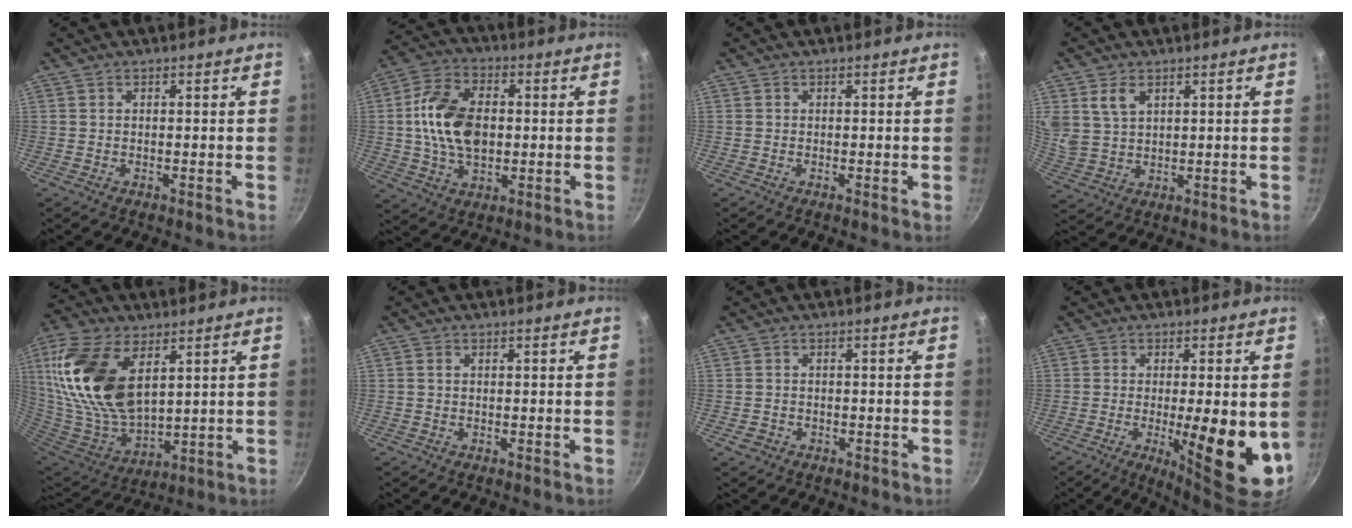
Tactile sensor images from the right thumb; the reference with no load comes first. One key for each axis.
{"total": 14.0, "fx": 0.5, "fy": 9.1, "fz": 10.7, "tx": -0.179, "ty": 0.015, "tz": 0.001}
{"total": 0.0}
{"total": 6.0, "fx": 2.7, "fy": 4.0, "fz": 3.6, "tx": -0.060, "ty": -0.012, "tz": 0.063}
{"total": 22.2, "fx": 7.8, "fy": 12.5, "fz": 16.6, "tx": -0.325, "ty": -0.038, "tz": 0.157}
{"total": 0.6, "fx": 0.0, "fy": 0.5, "fz": 0.3, "tx": -0.004, "ty": 0.004, "tz": -0.002}
{"total": 1.8, "fx": -1.1, "fy": 1.3, "fz": 0.6, "tx": -0.014, "ty": 0.014, "tz": -0.017}
{"total": 13.4, "fx": -2.3, "fy": 3.3, "fz": 12.8, "tx": -0.176, "ty": -0.006, "tz": -0.024}